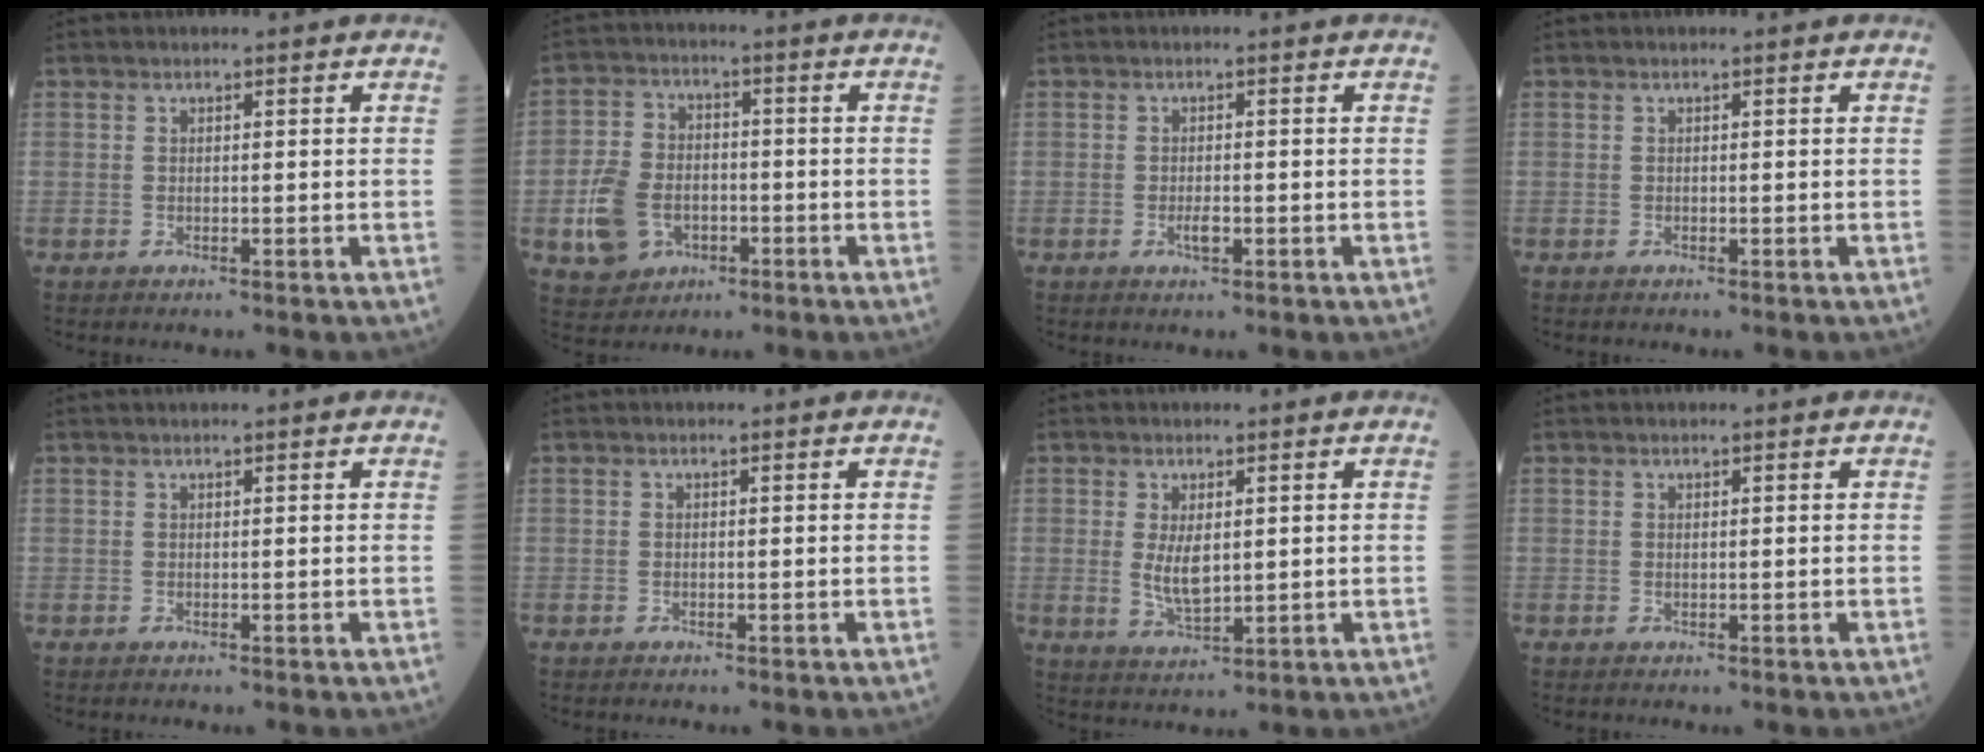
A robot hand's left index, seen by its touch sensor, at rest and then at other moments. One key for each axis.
{"total": 8.8, "fx": -2.8, "fy": 6.7, "fz": 5.0, "tx": -0.120, "ty": 0.009, "tz": -0.045}
{"total": 1.3, "fx": -0.4, "fy": 0.3, "fz": 1.2, "tx": -0.020, "ty": -0.001, "tz": -0.007}
{"total": 0.0}
{"total": 0.6, "fx": 0.5, "fy": -0.1, "fz": 0.3, "tx": -0.007, "ty": 0.008, "tz": 0.013}
{"total": 0.0}
{"total": 4.6, "fx": 0.5, "fy": 1.8, "fz": 4.2, "tx": -0.085, "ty": -0.011, "tz": 0.018}
{"total": 0.0}